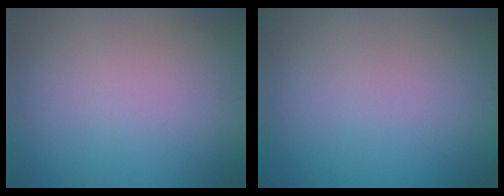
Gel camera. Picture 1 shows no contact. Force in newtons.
{"total": 0.0}